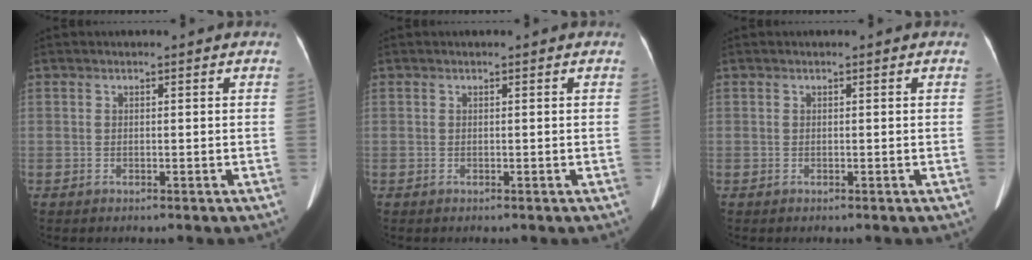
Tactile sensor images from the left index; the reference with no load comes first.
{"total": 0.0}
{"total": 0.0}